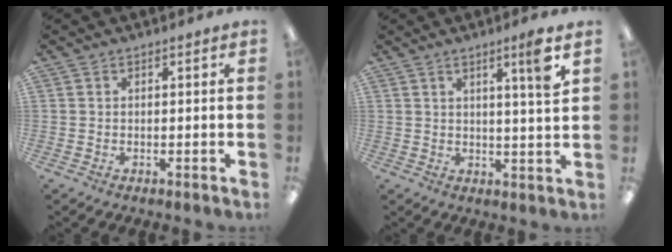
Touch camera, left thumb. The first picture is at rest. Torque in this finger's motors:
{"motor_torque": [0.90, 0.61, 0.62, -0.42, 0.03]}